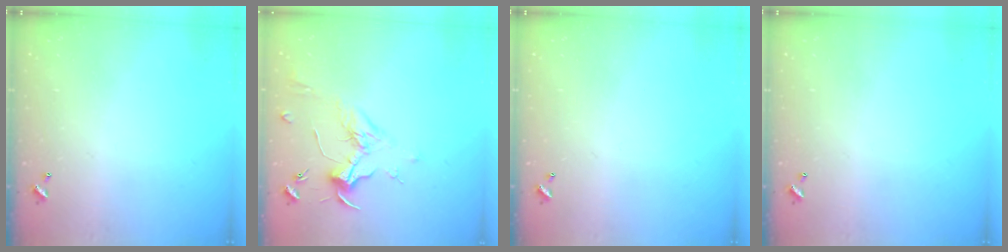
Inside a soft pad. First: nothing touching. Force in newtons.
{"total": 1.8, "press": 1.6, "slide": 0.7}
{"total": 0.0}
{"total": 0.0}